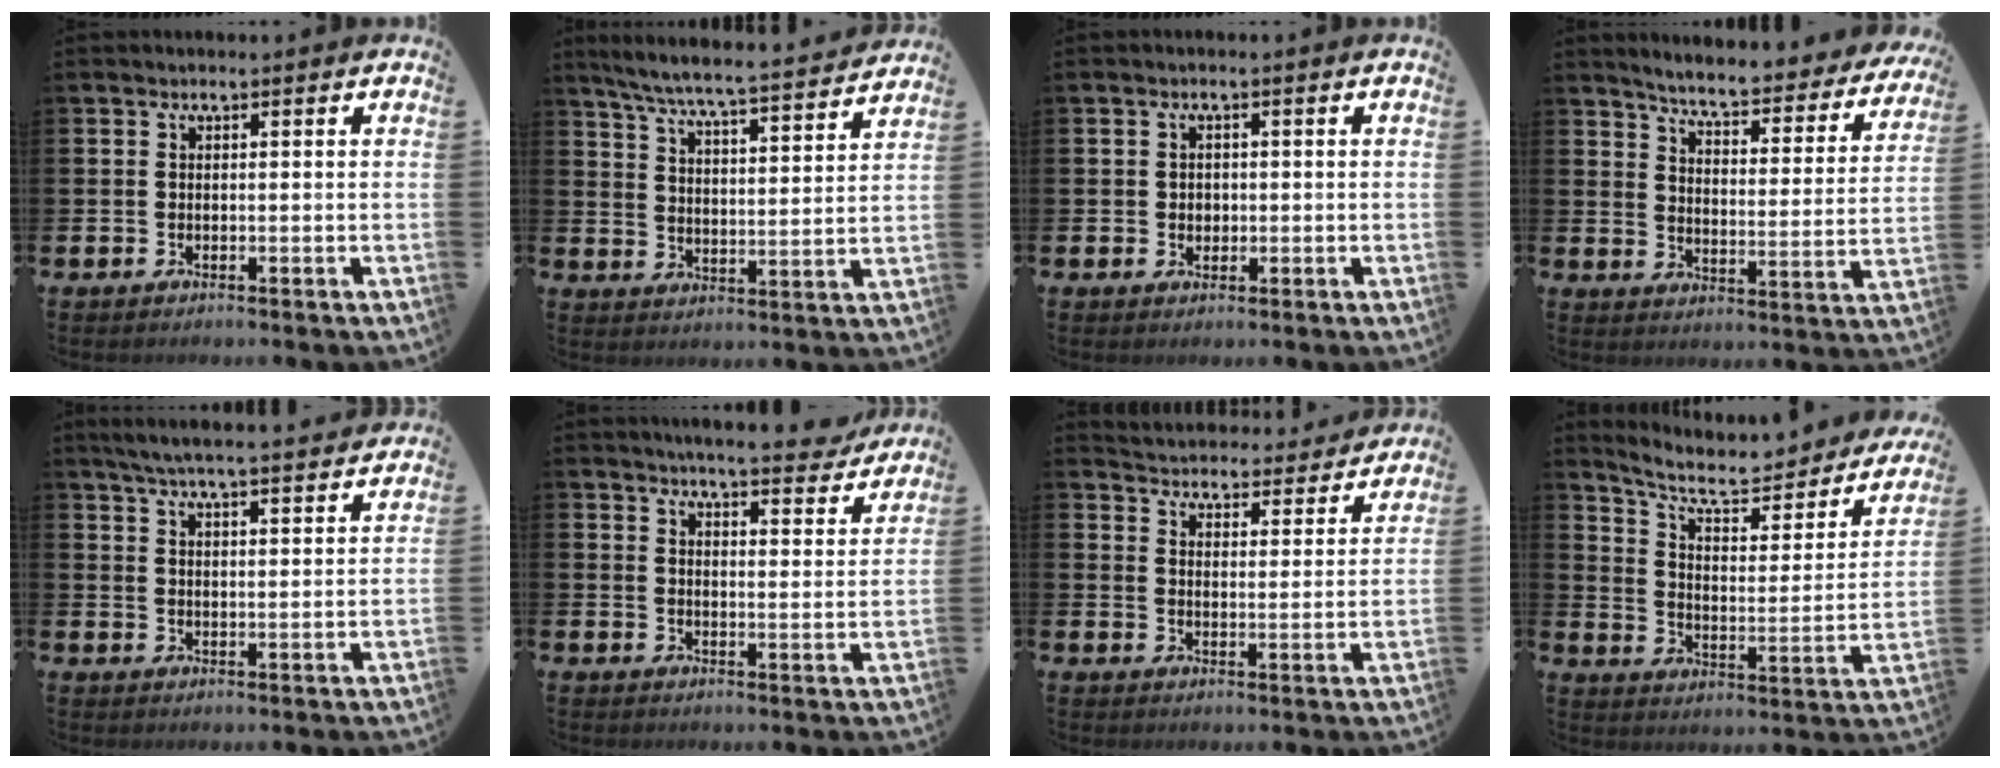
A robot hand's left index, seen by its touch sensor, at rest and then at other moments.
{"total": 6.9, "force": [6.5, 0.0, 2.4], "torque": [-0.077, -0.048, 0.112]}
{"total": 1.4, "force": [0.3, 1.2, 0.5], "torque": [-0.002, 0.005, 0.001]}
{"total": 5.4, "force": [5.1, 0.3, 1.7], "torque": [-0.058, -0.046, 0.081]}
{"total": 5.7, "force": [5.5, -0.2, 1.4], "torque": [-0.044, -0.032, 0.098]}
{"total": 5.6, "force": [5.4, 0.3, 1.3], "torque": [-0.028, -0.040, 0.093]}
{"total": 4.5, "force": [4.4, 0.6, -0.1], "torque": [-0.020, -0.041, 0.074]}
{"total": 7.9, "force": [6.3, 3.0, 3.8], "torque": [-0.104, -0.043, 0.103]}